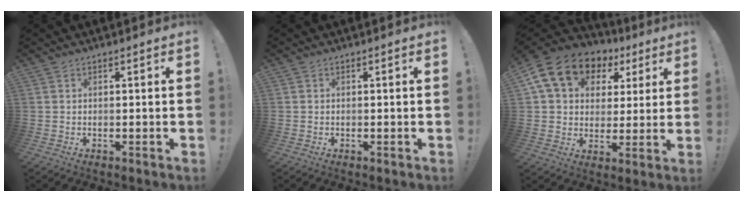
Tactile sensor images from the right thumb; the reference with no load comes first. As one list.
[{"total": 0.0}, {"total": 16.4, "force": [7.5, 11.9, 8.4], "torque": [-0.135, -0.027, 0.146]}]